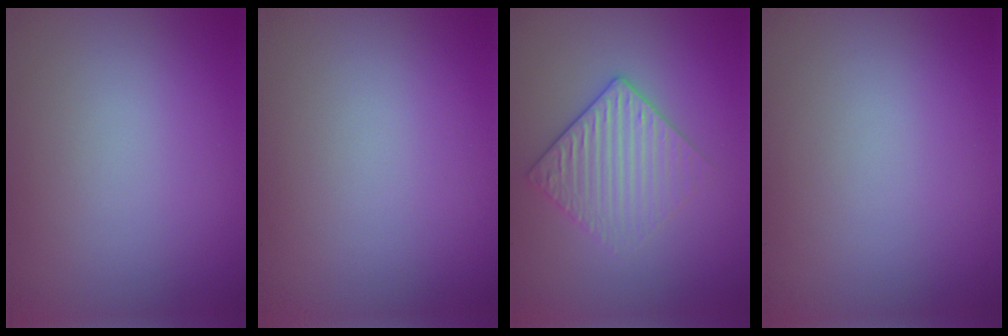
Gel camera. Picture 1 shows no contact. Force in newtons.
{"total": 0.0}
{"total": 3.1, "press": 2.8, "slide": 1.3}
{"total": 0.0}